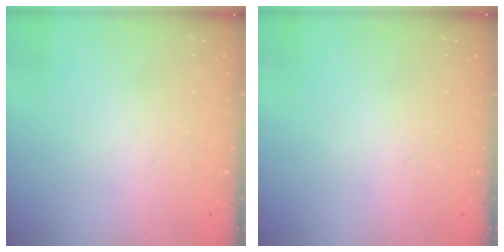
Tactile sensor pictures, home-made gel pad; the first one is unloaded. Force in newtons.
{"total": 0.0}